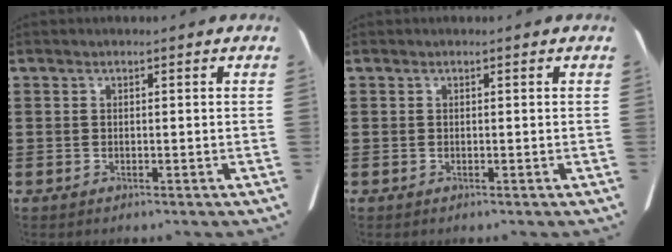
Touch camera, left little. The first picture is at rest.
{"total": 0.0}